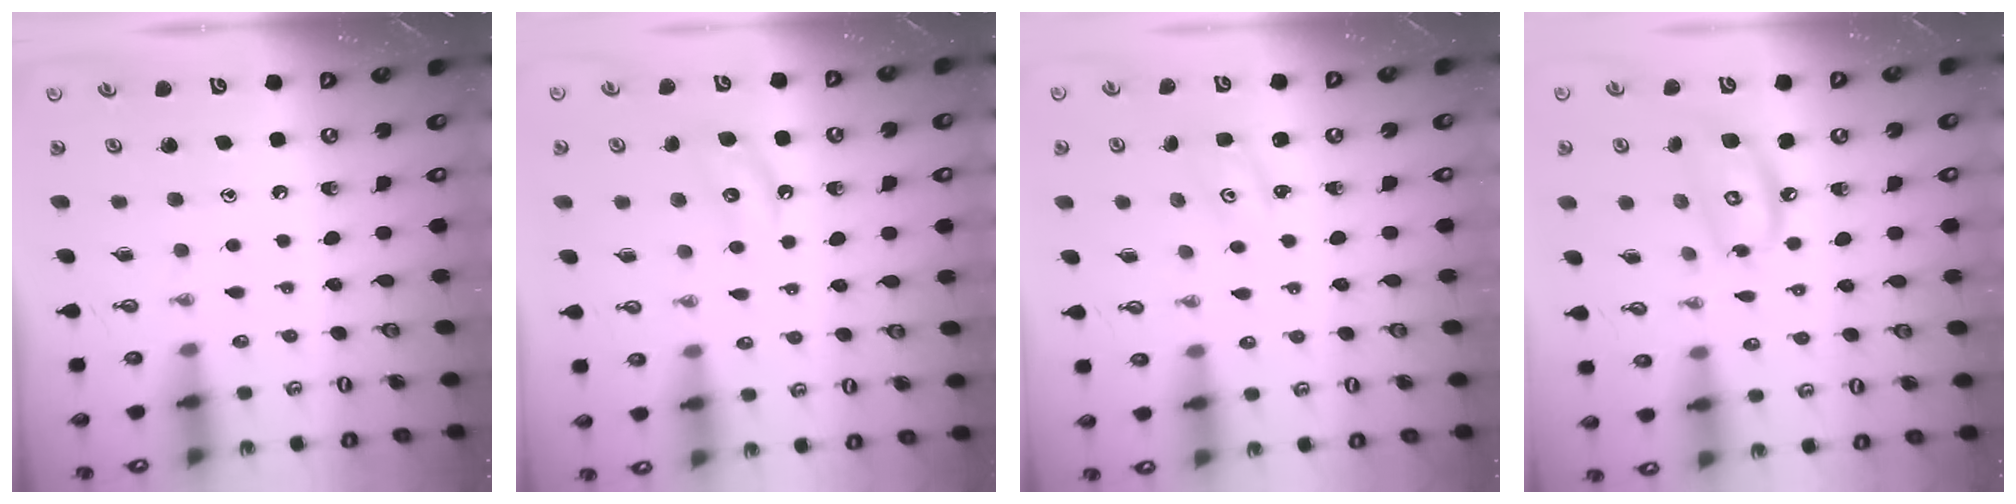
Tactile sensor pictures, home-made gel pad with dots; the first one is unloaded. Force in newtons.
{"total": 4.5, "press": 4.4, "slide": 0.7}
{"total": 1.6, "press": 1.6, "slide": 0.2}
{"total": 9.9, "press": 9.8, "slide": 1.0}